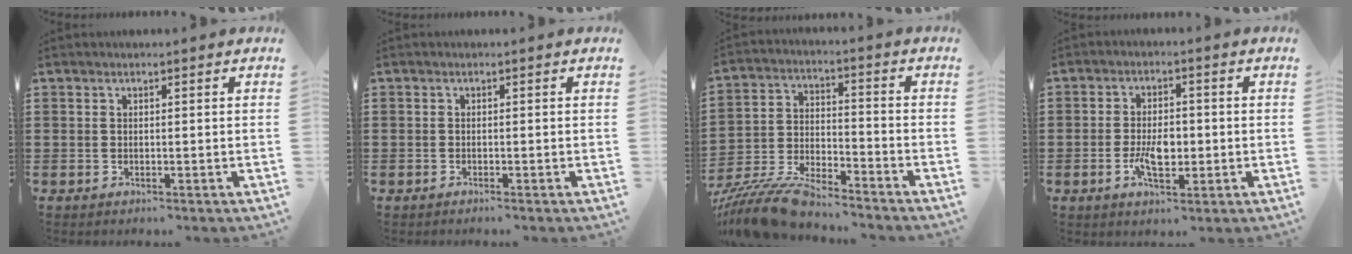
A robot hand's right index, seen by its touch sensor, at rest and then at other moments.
{"total": 0.6, "force": [-0.6, -0.1, 0.1], "torque": [-0.003, -0.002, -0.013]}
{"total": 10.3, "force": [-9.6, 1.3, 3.5], "torque": [-0.081, 0.015, -0.190]}
{"total": 5.3, "force": [-1.2, 2.5, 4.5], "torque": [-0.092, 0.002, -0.023]}